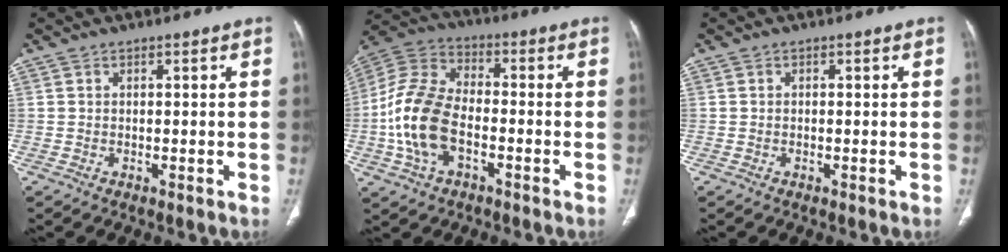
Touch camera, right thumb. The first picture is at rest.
{"total": 14.9, "force": [-3.6, 8.8, 11.4], "torque": [-0.239, 0.029, -0.073]}
{"total": 0.0}